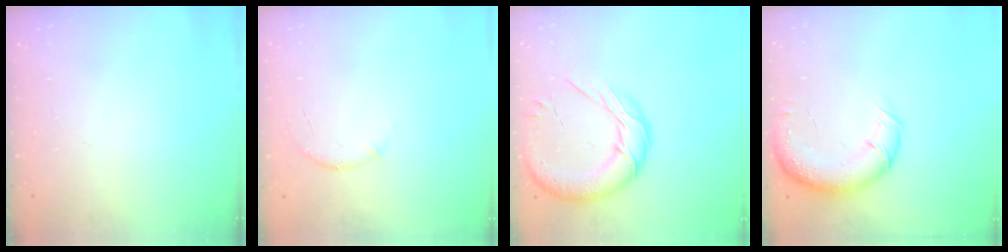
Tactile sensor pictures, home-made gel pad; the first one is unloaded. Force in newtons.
{"total": 5.7, "press": 5.6, "slide": 1.3}
{"total": 16.6, "press": 16.4, "slide": 2.3}
{"total": 14.1, "press": 13.5, "slide": 3.8}